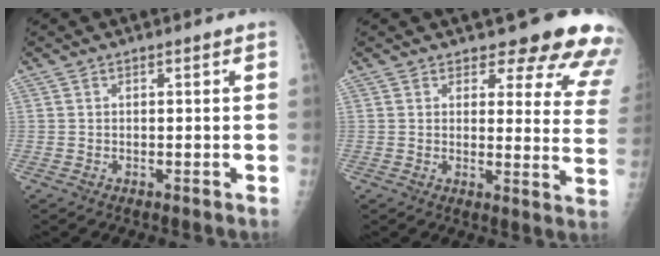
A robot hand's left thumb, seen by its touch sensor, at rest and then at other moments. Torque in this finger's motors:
{"motor_torque": [0.33, 0.28, 0.38, -0.14, 0.07]}